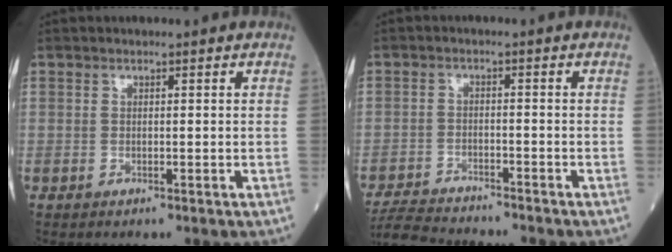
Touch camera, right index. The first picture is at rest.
{"total": 8.0, "force": [-7.8, 0.4, 1.6], "torque": [-0.029, -0.013, -0.134]}